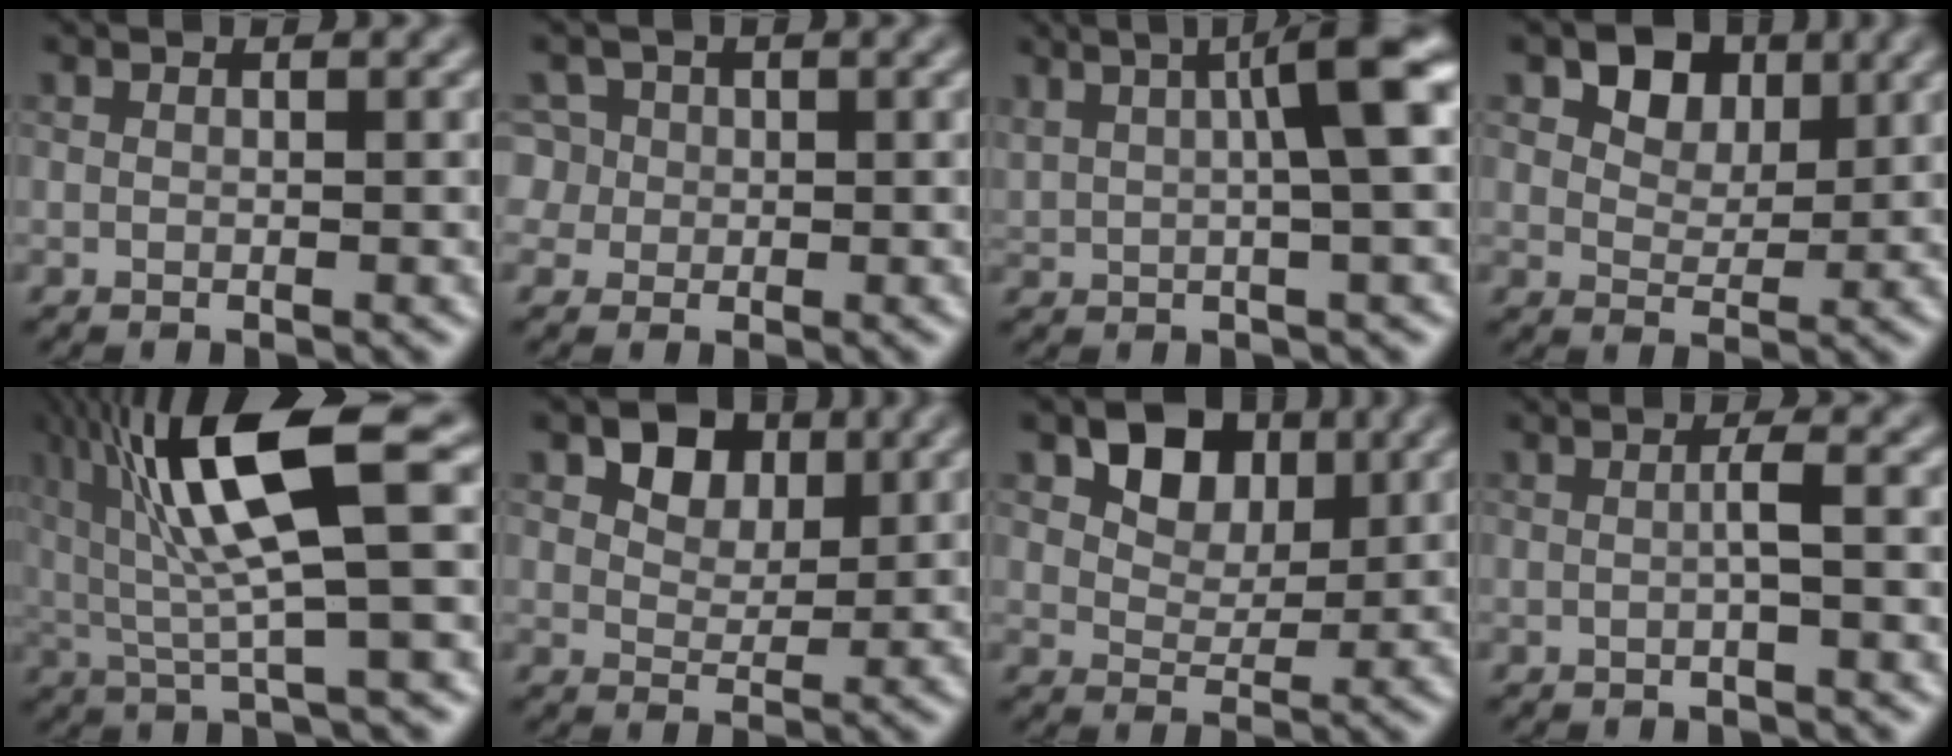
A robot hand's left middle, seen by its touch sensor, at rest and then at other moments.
{"total": 3.5, "force": [1.3, 3.1, 0.9], "torque": [-0.026, 0.013, 0.030]}
{"total": 6.2, "force": [1.5, 1.2, 5.9], "torque": [-0.074, 0.017, 0.033]}
{"total": 3.7, "force": [1.8, 2.6, 1.9], "torque": [-0.035, -0.007, 0.031]}
{"total": 10.1, "force": [2.7, 2.0, 9.5], "torque": [-0.169, 0.012, 0.060]}
{"total": 4.1, "force": [1.9, 2.9, 2.2], "torque": [-0.040, 0.004, 0.026]}
{"total": 4.3, "force": [1.8, 3.0, 2.4], "torque": [-0.042, 0.001, 0.029]}
{"total": 1.3, "force": [-0.7, -0.1, 1.1], "torque": [-0.022, 0.007, -0.010]}